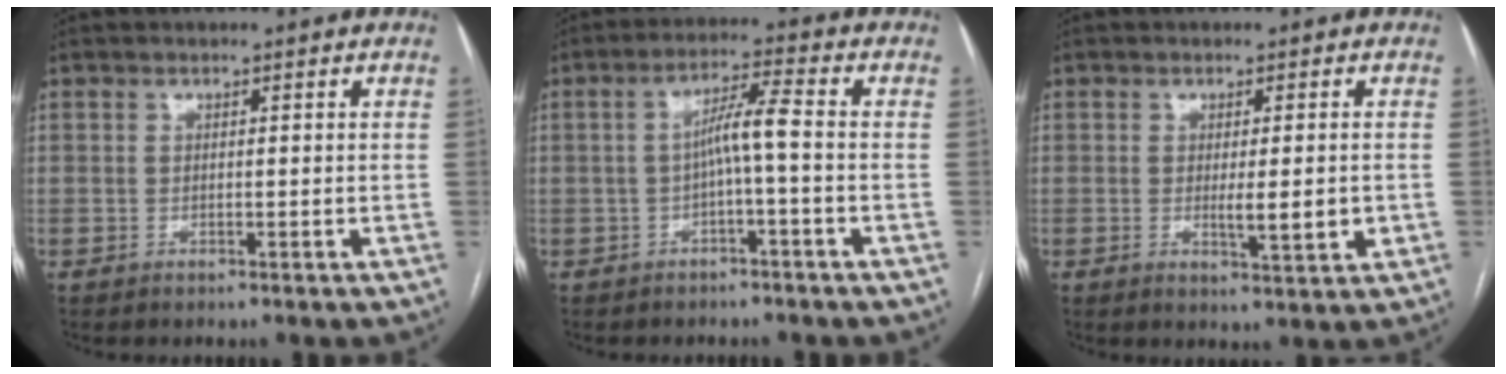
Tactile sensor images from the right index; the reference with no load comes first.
{"total": 4.9, "force": [-0.8, 0.0, 4.9], "torque": [-0.085, 0.020, -0.012]}
{"total": 4.5, "force": [-0.6, 0.7, 4.4], "torque": [-0.069, -0.008, -0.005]}